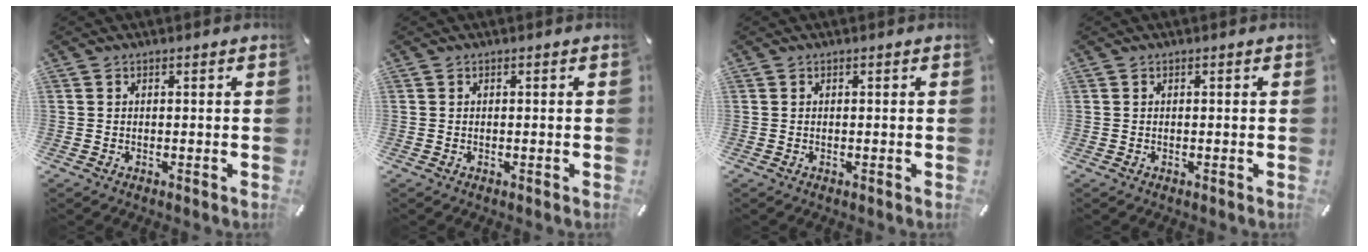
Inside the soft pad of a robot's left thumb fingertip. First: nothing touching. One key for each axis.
{"total": 0.0}
{"total": 0.0}
{"total": 0.0}